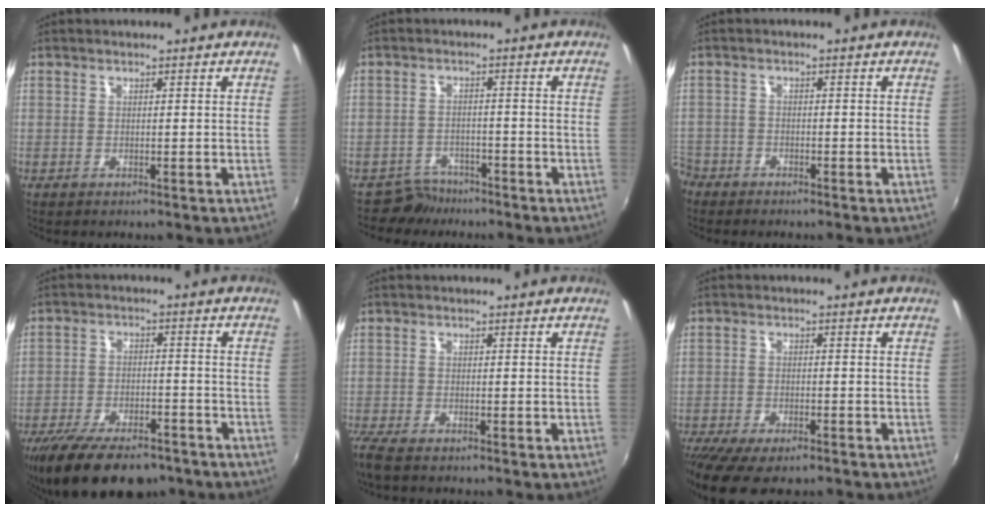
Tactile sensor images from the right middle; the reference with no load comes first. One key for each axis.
{"total": 3.9, "fx": -3.3, "fy": 1.9, "fz": -0.4, "tx": 0.002, "ty": 0.009, "tz": -0.056}
{"total": 5.2, "fx": -3.8, "fy": 3.5, "fz": 0.9, "tx": -0.049, "ty": -0.001, "tz": -0.076}
{"total": 17.4, "fx": -12.9, "fy": 7.1, "fz": 9.3, "tx": -0.191, "ty": -0.029, "tz": -0.200}
{"total": 3.5, "fx": -2.8, "fy": 0.7, "fz": 2.0, "tx": -0.051, "ty": -0.016, "tz": -0.058}
{"total": 12.6, "fx": -9.5, "fy": 3.9, "fz": 7.3, "tx": -0.166, "ty": -0.055, "tz": -0.158}